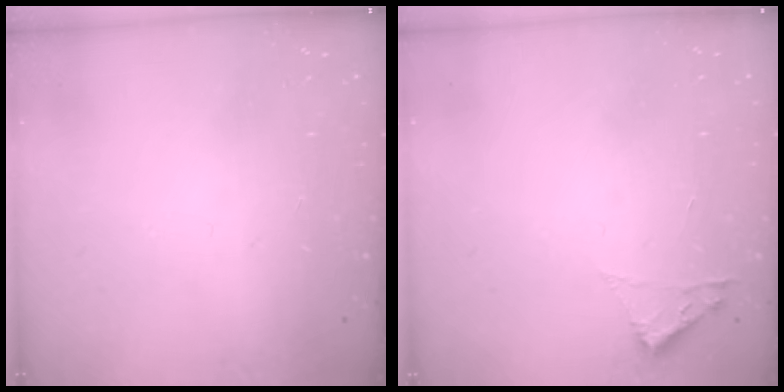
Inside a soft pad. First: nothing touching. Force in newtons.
{"total": 1.8, "press": 1.8, "slide": 0.2}